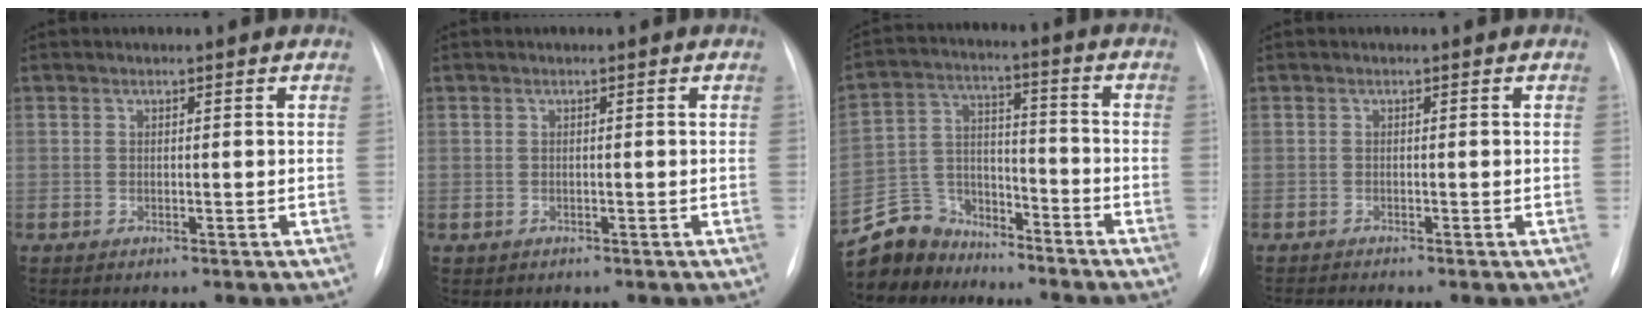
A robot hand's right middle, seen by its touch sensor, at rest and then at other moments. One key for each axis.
{"total": 0.6, "fx": -0.3, "fy": 0.5, "fz": 0.0, "tx": -0.009, "ty": 0.000, "tz": -0.002}
{"total": 10.2, "fx": -9.2, "fy": 4.6, "fz": 0.2, "tx": -0.014, "ty": 0.030, "tz": -0.173}
{"total": 1.8, "fx": -1.6, "fy": -0.8, "fz": 0.5, "tx": -0.014, "ty": -0.007, "tz": -0.028}